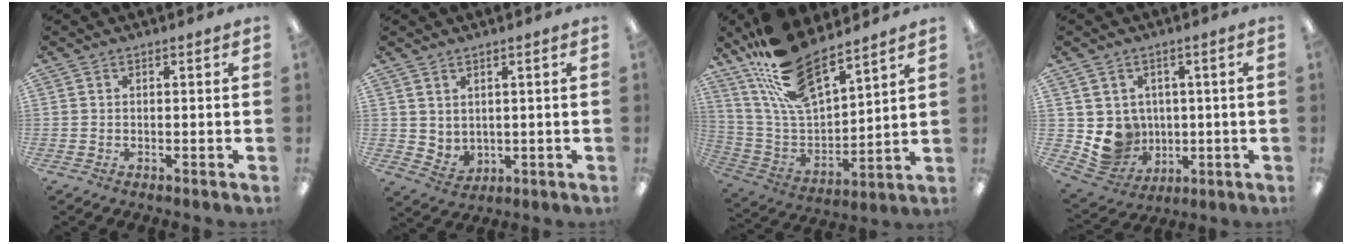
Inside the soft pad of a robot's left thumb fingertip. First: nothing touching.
{"total": 3.2, "force": [2.2, 2.2, 0.9], "torque": [-0.023, -0.013, 0.043]}
{"total": 19.5, "force": [15.5, 6.9, 9.6], "torque": [-0.200, -0.086, 0.281]}
{"total": 8.5, "force": [0.9, 8.3, 1.6], "torque": [-0.051, -0.015, 0.029]}